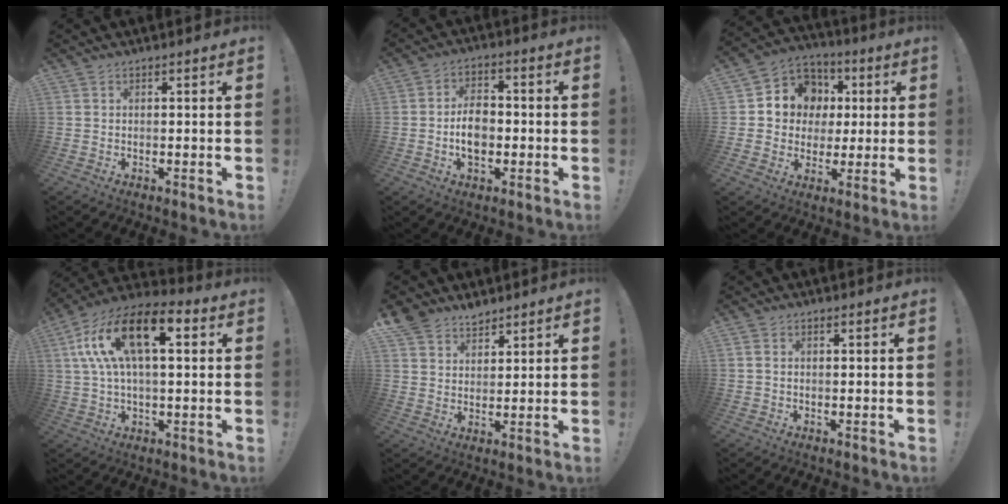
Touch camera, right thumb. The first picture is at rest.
{"total": 7.8, "force": [-1.8, 5.3, 5.4], "torque": [-0.092, 0.004, -0.036]}
{"total": 11.0, "force": [1.7, 10.4, 3.3], "torque": [-0.036, -0.008, 0.046]}
{"total": 18.6, "force": [5.7, 8.6, 15.5], "torque": [-0.298, 0.000, 0.091]}
{"total": 6.5, "force": [5.4, 3.5, 0.8], "torque": [-0.016, -0.040, 0.104]}
{"total": 1.1, "force": [0.2, 0.7, 0.8], "torque": [-0.020, 0.004, 0.005]}